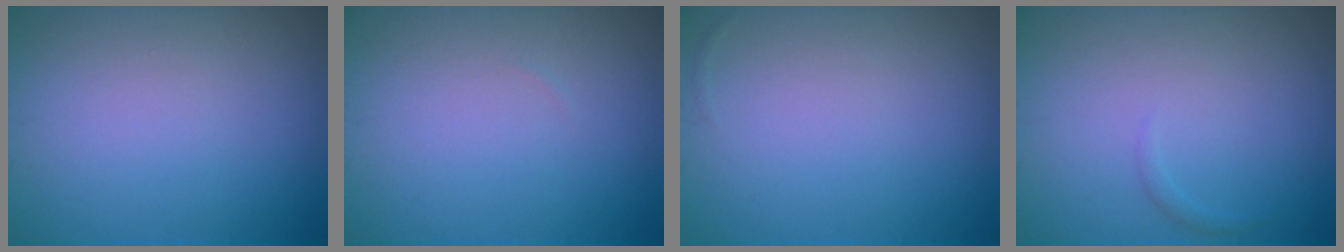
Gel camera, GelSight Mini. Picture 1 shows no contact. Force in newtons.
{"total": 0.0}
{"total": 0.0}
{"total": 0.5, "press": 0.5, "slide": 0.1}